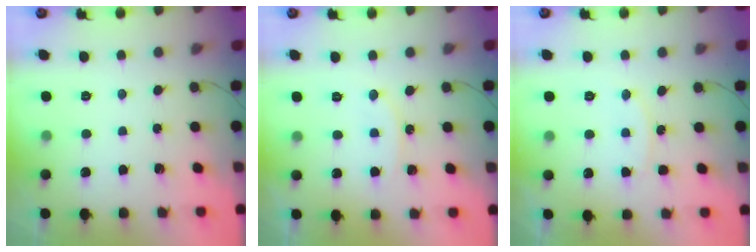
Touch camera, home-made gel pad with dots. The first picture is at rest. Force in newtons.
{"total": 6.5, "press": 6.5, "slide": 0.3}
{"total": 8.4, "press": 8.4, "slide": 0.4}